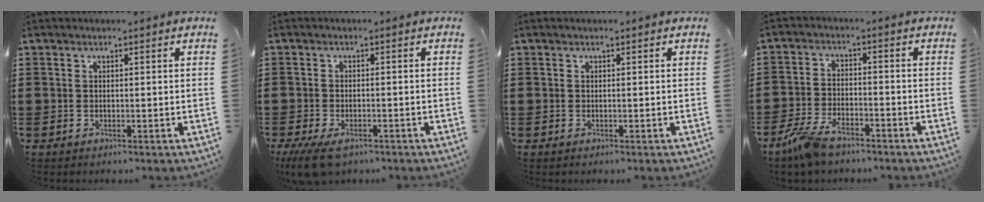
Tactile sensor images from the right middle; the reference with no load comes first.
{"total": 3.3, "force": [-2.6, 1.1, 1.7], "torque": [-0.050, -0.009, -0.053]}
{"total": 0.0}
{"total": 5.9, "force": [-4.6, 2.0, 3.2], "torque": [-0.084, -0.003, -0.092]}